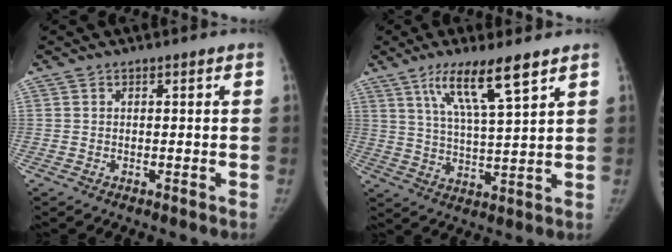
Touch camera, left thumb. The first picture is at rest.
{"total": 11.1, "force": [6.7, 1.5, 8.7], "torque": [-0.156, -0.030, 0.126]}